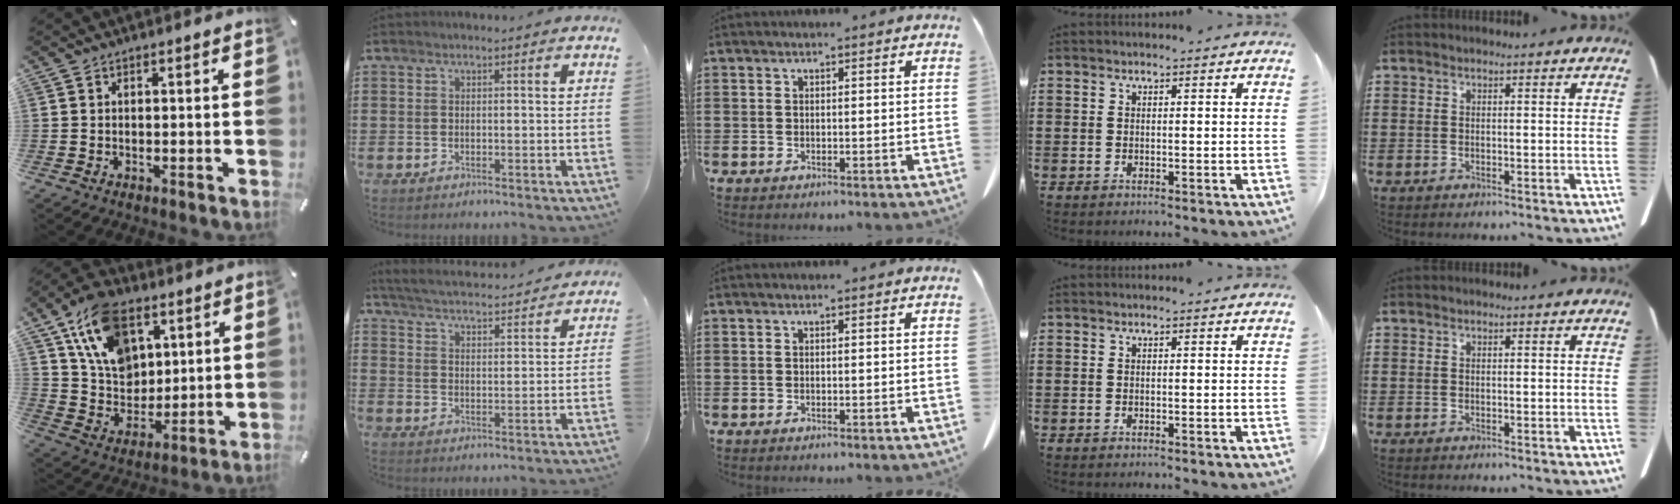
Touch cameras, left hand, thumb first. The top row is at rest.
{"thumb": {"total": 17.1, "force": [8.5, 11.5, 9.3], "torque": [-0.194, -0.030, 0.160]}, "index": {"total": 4.0, "force": [4.0, -0.3, 0.5], "torque": [-0.034, -0.034, 0.063]}}